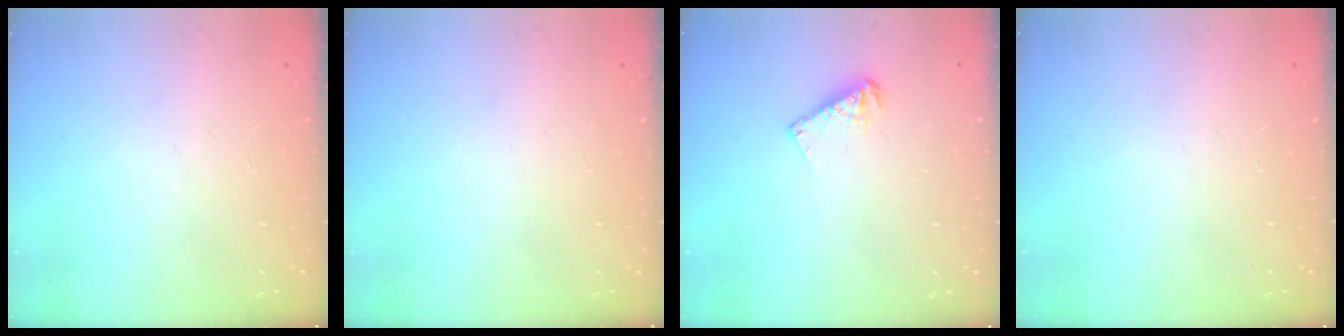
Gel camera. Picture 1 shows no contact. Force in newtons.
{"total": 0.0}
{"total": 5.8, "press": 5.8, "slide": 0.3}
{"total": 0.0}